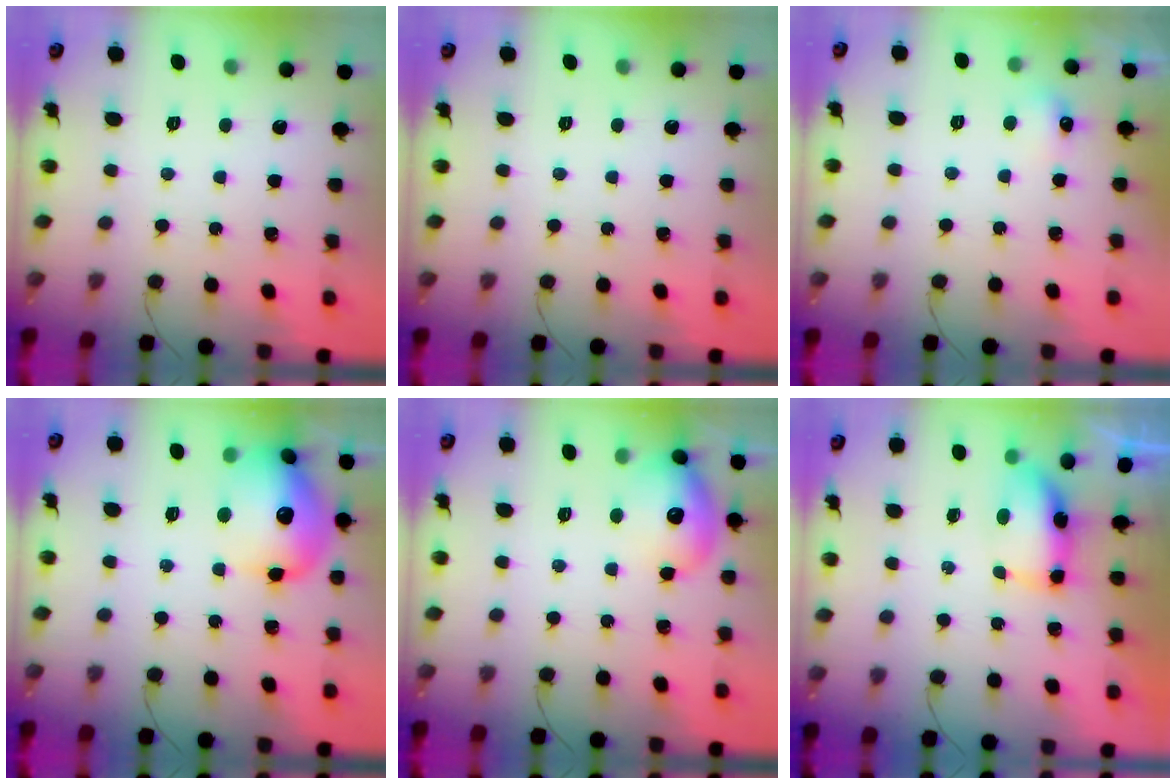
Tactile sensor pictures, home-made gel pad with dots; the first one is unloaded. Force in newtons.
{"total": 0.0}
{"total": 4.7, "press": 4.5, "slide": 1.2}
{"total": 17.7, "press": 17.6, "slide": 2.3}
{"total": 15.6, "press": 15.5, "slide": 1.5}
{"total": 7.1, "press": 7.0, "slide": 1.2}